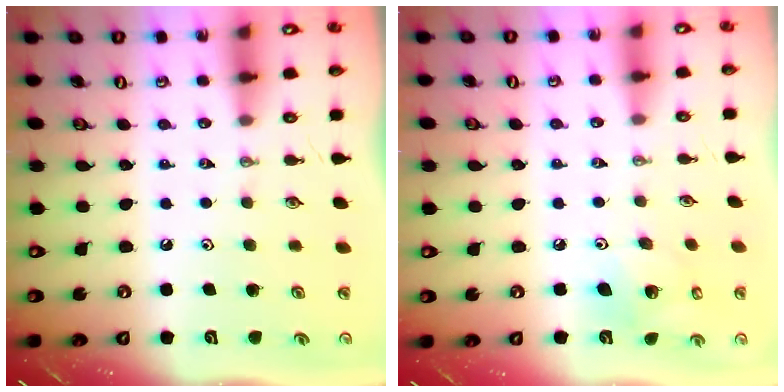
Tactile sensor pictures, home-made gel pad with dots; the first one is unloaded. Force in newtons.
{"total": 8.7, "press": 8.5, "slide": 1.9}